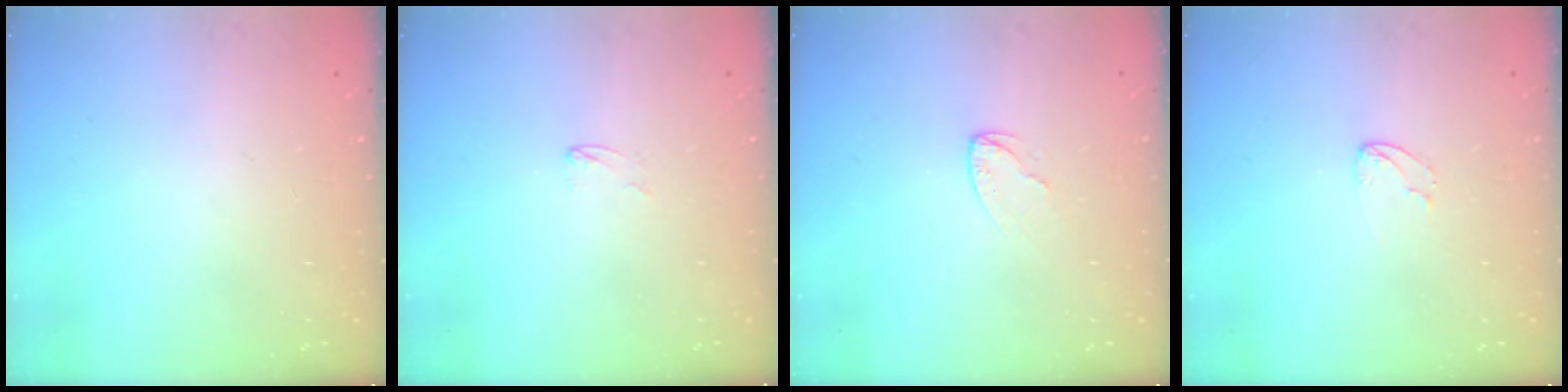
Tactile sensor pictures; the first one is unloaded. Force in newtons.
{"total": 1.7, "press": 1.6, "slide": 0.1}
{"total": 3.0, "press": 3.0, "slide": 0.3}
{"total": 2.8, "press": 2.8, "slide": 0.2}